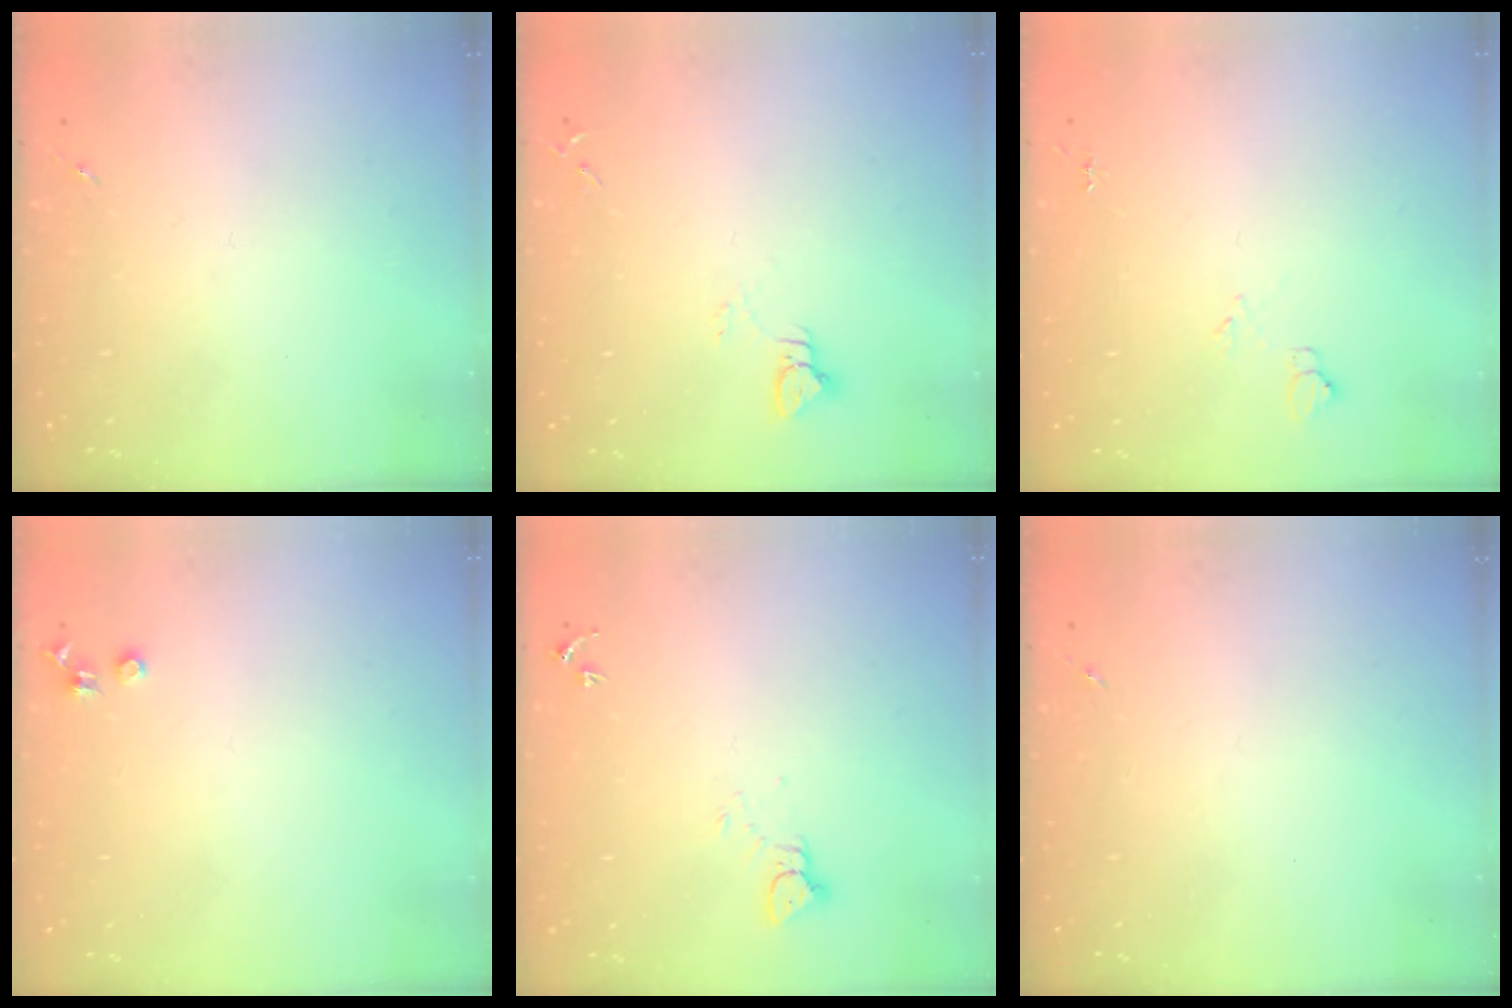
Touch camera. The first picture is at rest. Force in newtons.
{"total": 3.0, "press": 3.0, "slide": 0.3}
{"total": 5.5, "press": 5.4, "slide": 0.7}
{"total": 3.5, "press": 3.5, "slide": 0.4}
{"total": 2.6, "press": 2.6, "slide": 0.1}
{"total": 0.0}